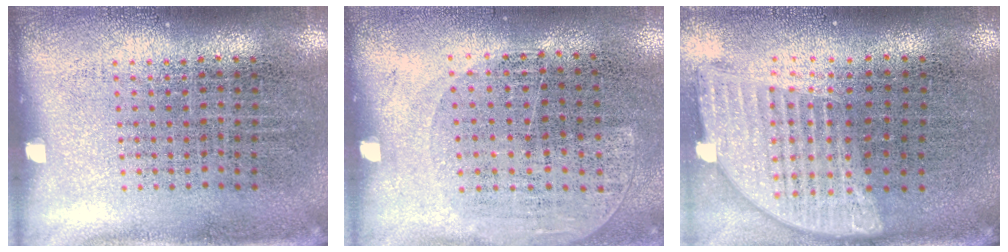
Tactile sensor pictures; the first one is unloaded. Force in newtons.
{"total": 1.3, "press": 1.0, "slide": 0.7}
{"total": 1.7, "press": 1.4, "slide": 1.0}